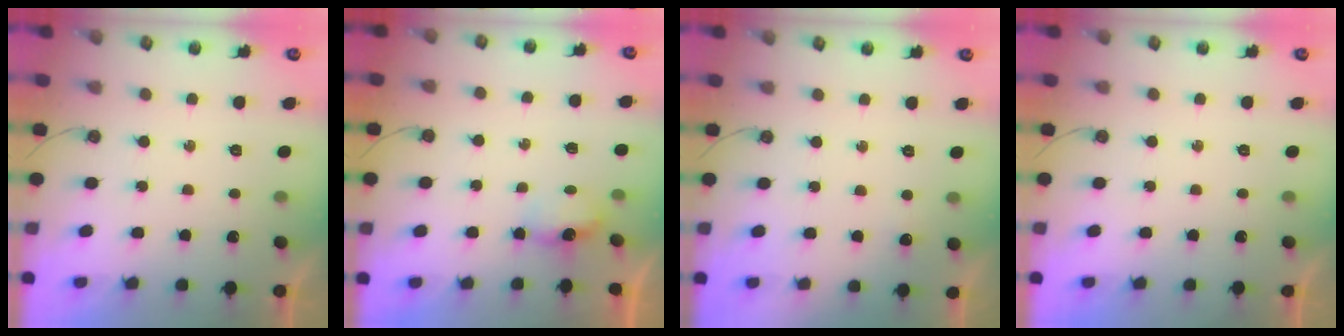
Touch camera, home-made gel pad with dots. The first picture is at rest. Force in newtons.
{"total": 3.9, "press": 3.9, "slide": 0.4}
{"total": 2.9, "press": 2.8, "slide": 0.6}
{"total": 0.0}